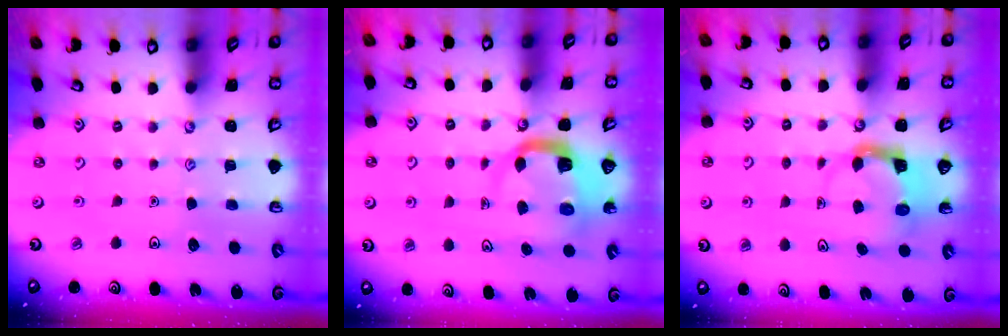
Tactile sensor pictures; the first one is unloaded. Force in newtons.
{"total": 5.7, "press": 5.6, "slide": 0.8}
{"total": 4.0, "press": 4.0, "slide": 0.4}